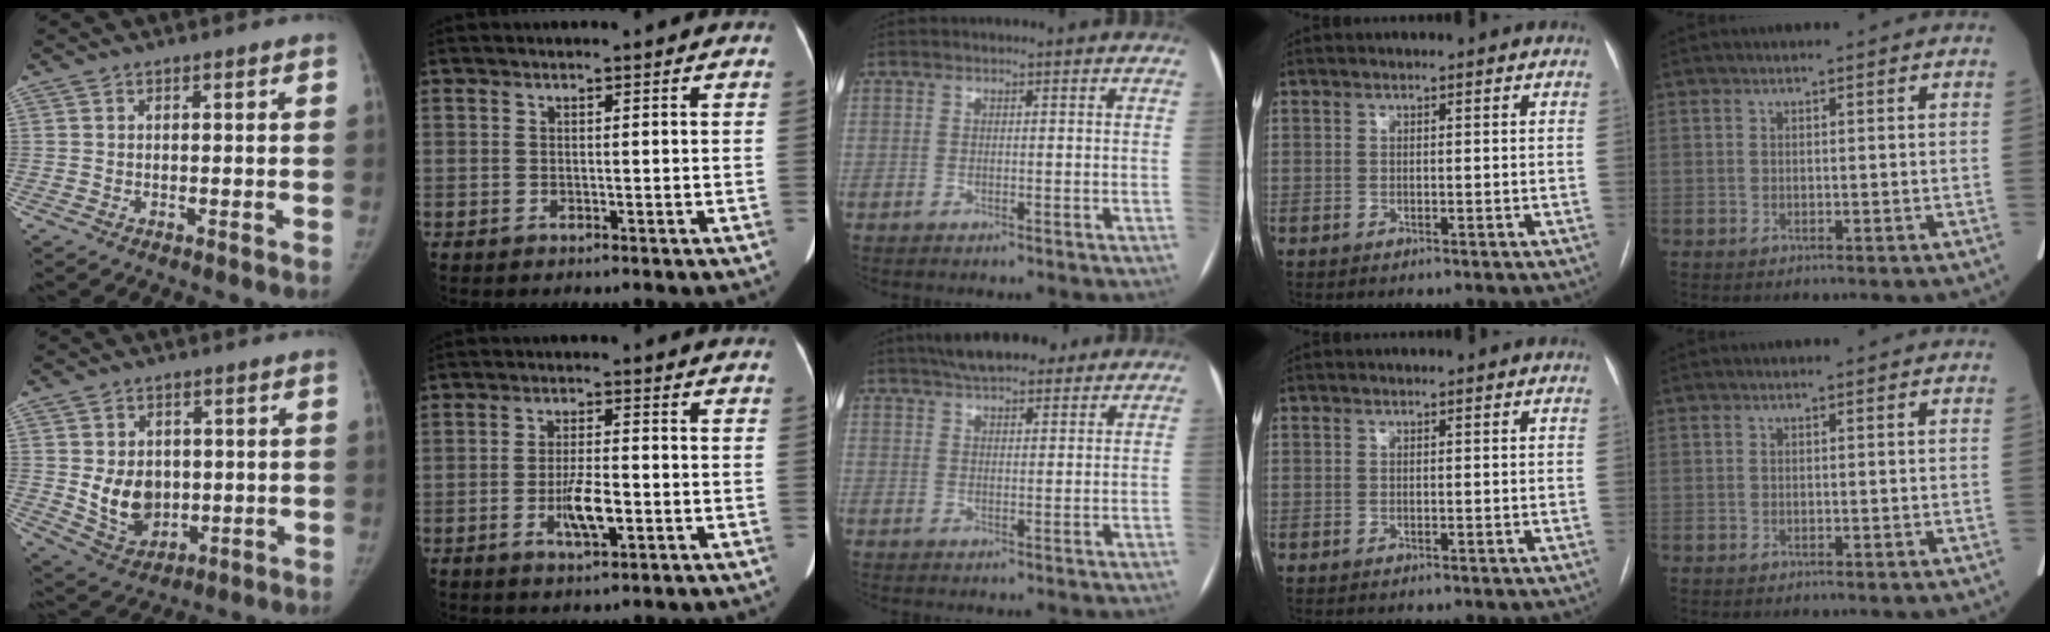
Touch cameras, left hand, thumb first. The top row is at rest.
{"thumb": {"total": 9.5, "force": [0.2, 7.4, 5.9], "torque": [-0.065, -0.012, 0.025]}, "index": {"total": 5.6, "force": [-1.8, 1.3, 5.1], "torque": [-0.099, -0.004, -0.029]}, "middle": {"total": 9.1, "force": [7.1, 2.8, 4.9], "torque": [-0.071, 0.027, 0.111]}}